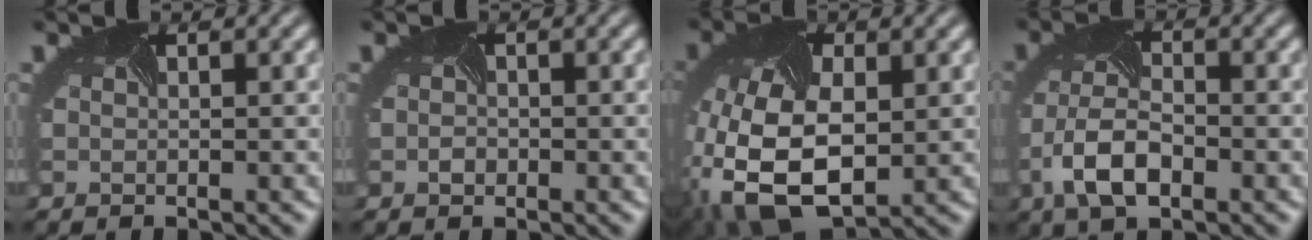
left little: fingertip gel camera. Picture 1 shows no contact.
{"total": 0.7, "force": [-0.4, 0.6, 0.1], "torque": [-0.005, -0.005, -0.009]}
{"total": 11.5, "force": [-3.1, 7.1, 8.6], "torque": [-0.220, -0.043, -0.046]}
{"total": 5.4, "force": [-2.3, 2.8, 4.0], "torque": [-0.095, -0.008, -0.049]}